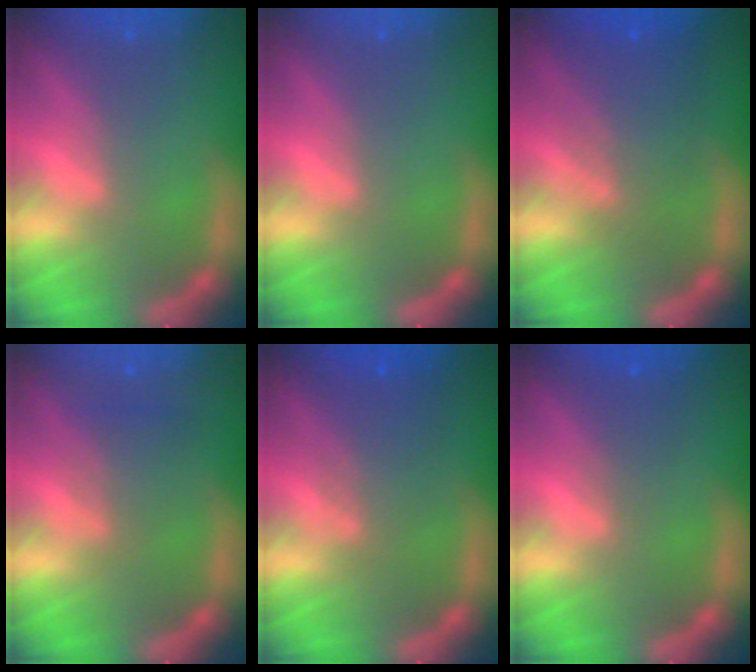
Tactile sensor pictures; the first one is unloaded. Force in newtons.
{"total": 0.0}
{"total": 5.6}
{"total": 2.5}
{"total": 4.1}
{"total": 1.9}